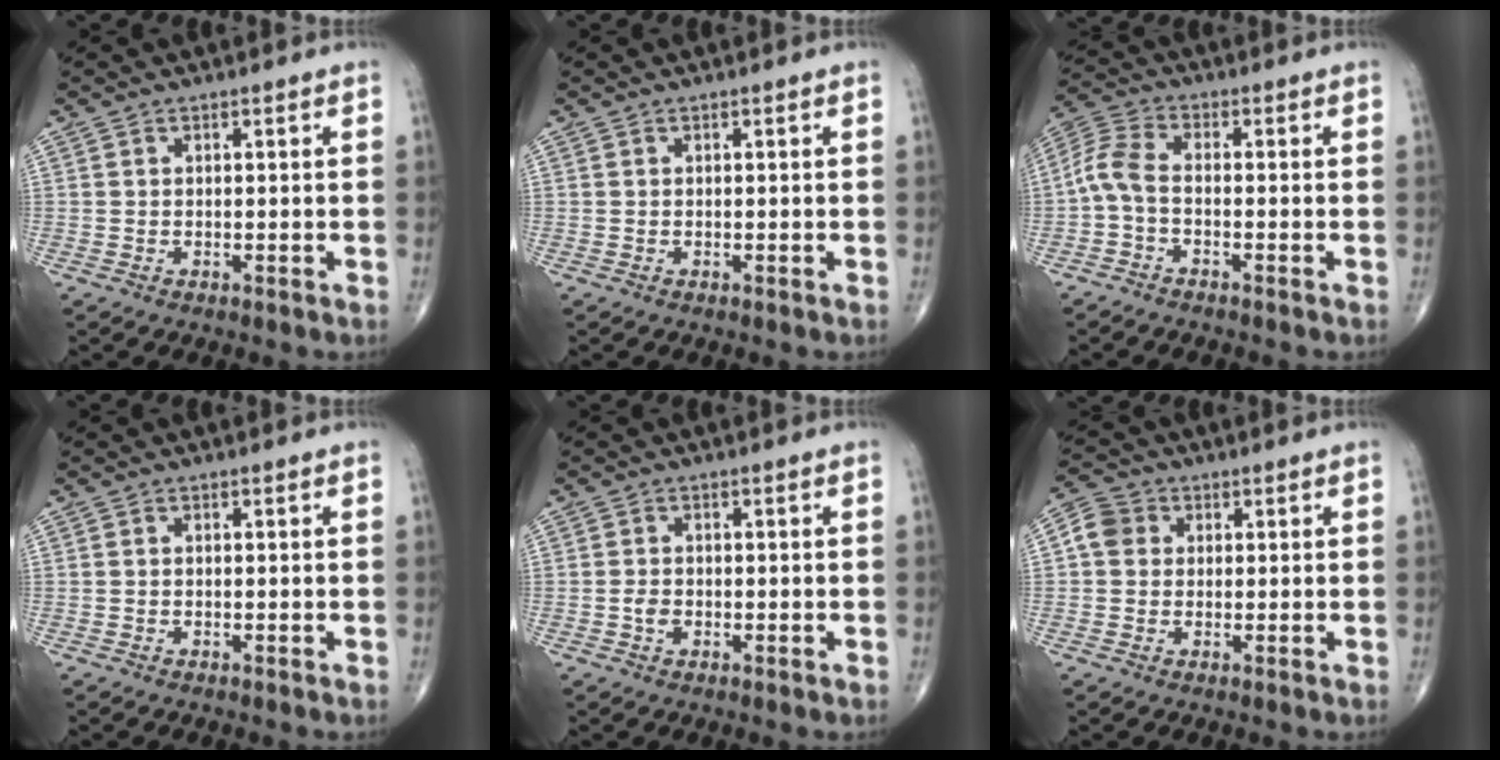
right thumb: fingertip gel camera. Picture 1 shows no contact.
{"total": 0.0}
{"total": 5.5, "force": [-1.6, 2.5, 4.7], "torque": [-0.111, 0.023, -0.045]}
{"total": 0.0}
{"total": 1.9, "force": [-0.5, 1.3, 1.2], "torque": [-0.021, 0.004, -0.012]}
{"total": 4.9, "force": [0.6, 4.3, 2.2], "torque": [-0.029, 0.012, 0.001]}